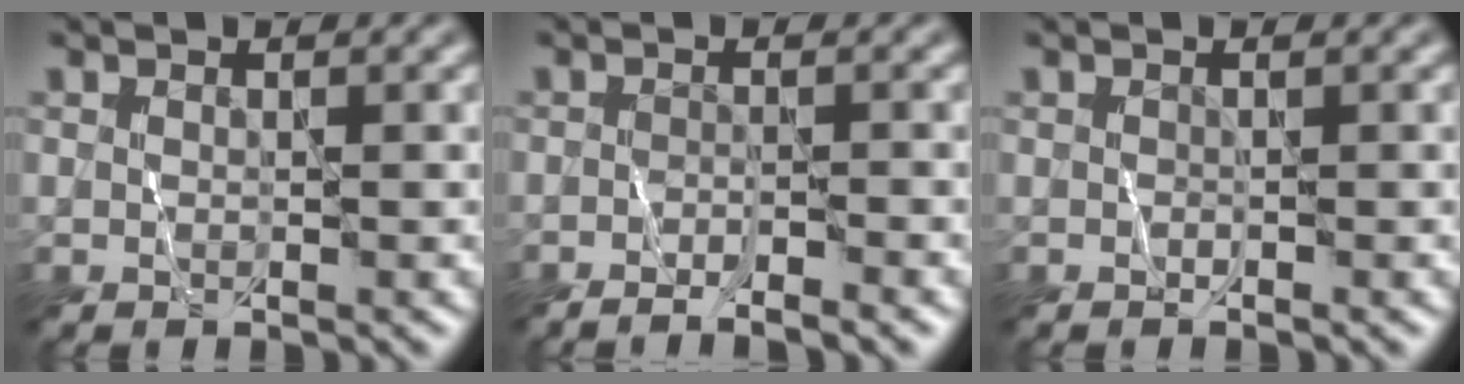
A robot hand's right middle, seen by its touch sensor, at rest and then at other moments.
{"total": 2.5, "force": [-2.0, 0.0, 1.5], "torque": [-0.028, 0.002, -0.040]}
{"total": 0.0}